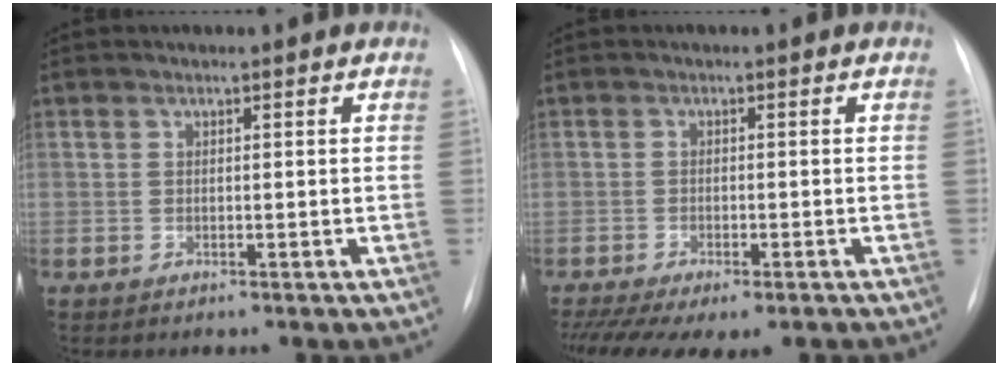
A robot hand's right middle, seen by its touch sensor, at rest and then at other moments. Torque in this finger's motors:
{"motor_torque": [1.07, -1.06, 0.24, 0.11]}